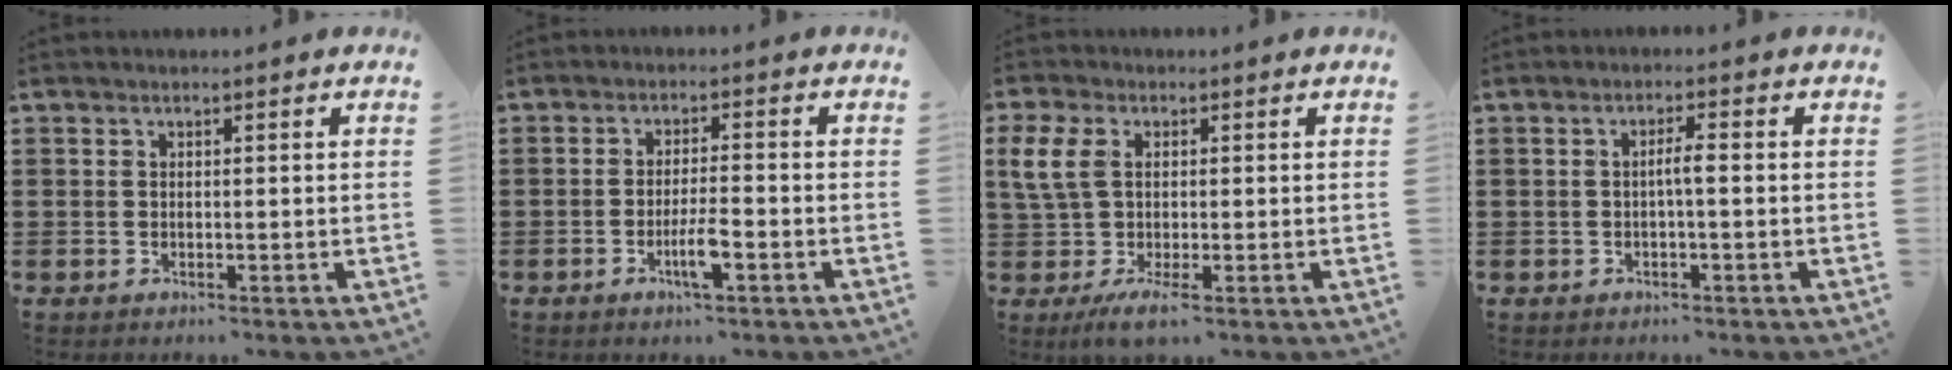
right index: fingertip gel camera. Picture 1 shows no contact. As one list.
[{"total": 4.1, "force": [-1.9, 0.5, 3.6], "torque": [-0.067, -0.002, -0.036]}, {"total": 7.4, "force": [-0.5, 3.5, 6.5], "torque": [-0.150, -0.006, -0.011]}, {"total": 2.0, "force": [-0.4, 0.1, 2.0], "torque": [-0.039, 0.002, -0.009]}]